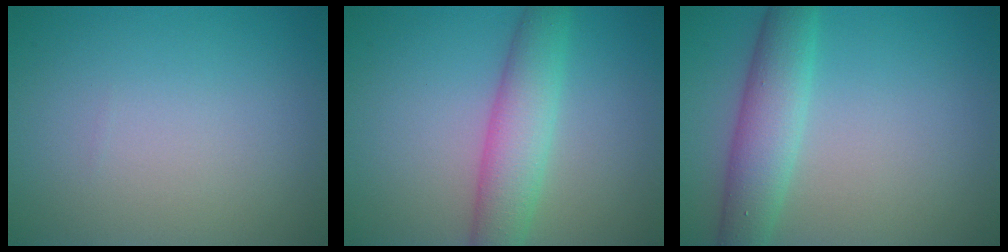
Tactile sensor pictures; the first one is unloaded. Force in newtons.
{"total": 4.9, "press": 4.9, "slide": 0.2}
{"total": 4.7, "press": 4.7, "slide": 0.2}